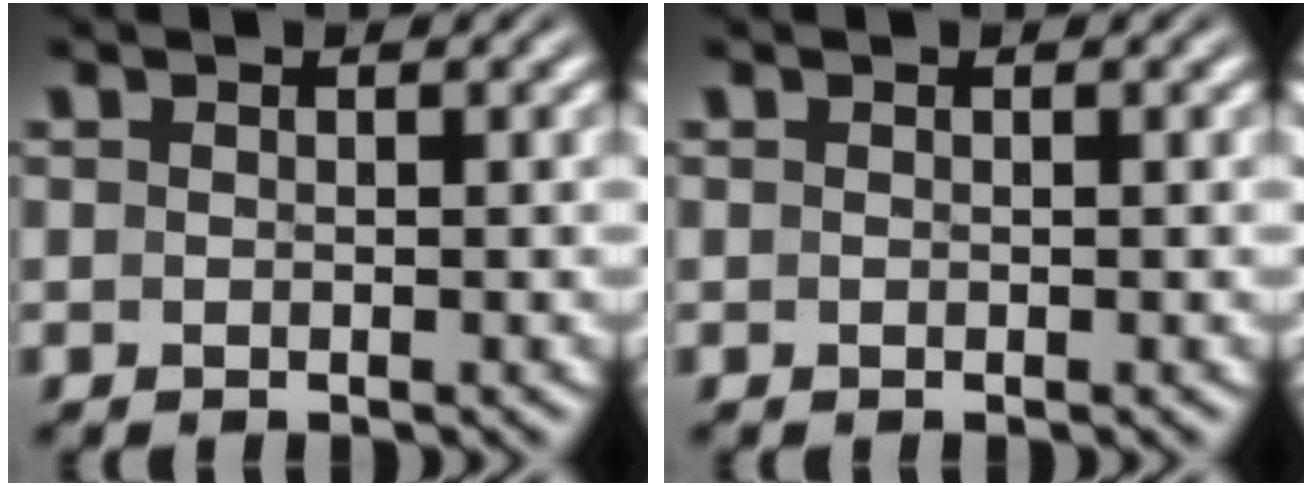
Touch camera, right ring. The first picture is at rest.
{"total": 0.0}